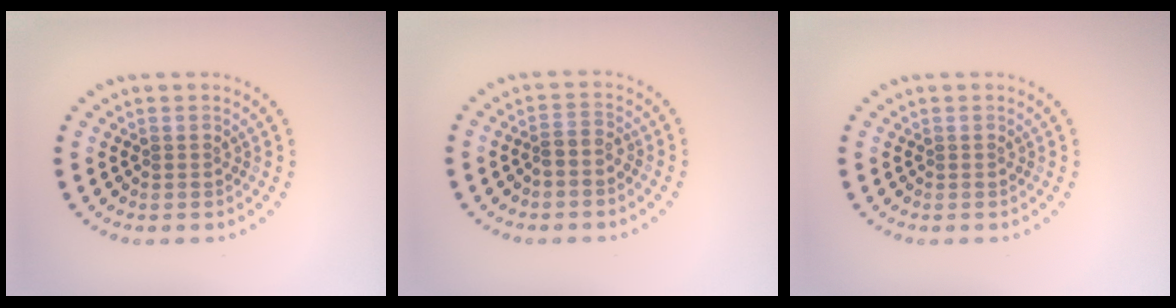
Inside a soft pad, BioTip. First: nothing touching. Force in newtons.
{"total": 1.2, "press": 0.8, "slide": 0.9}
{"total": 0.0}